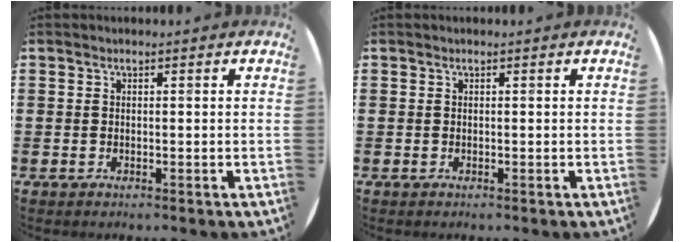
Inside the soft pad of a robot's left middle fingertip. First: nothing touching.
{"total": 0.0}